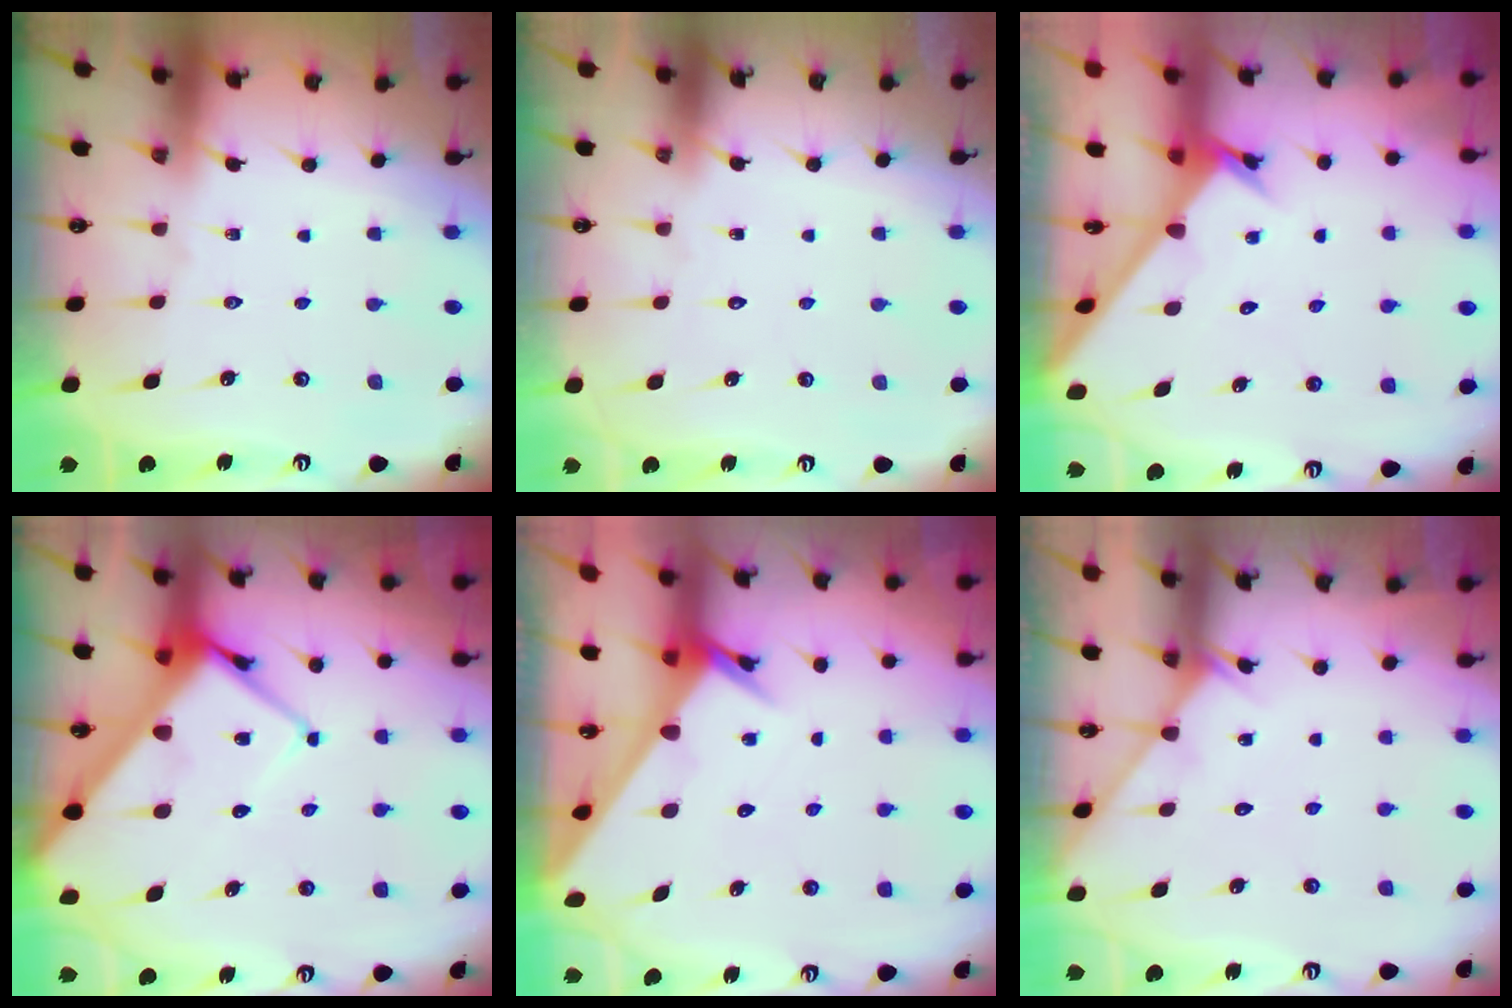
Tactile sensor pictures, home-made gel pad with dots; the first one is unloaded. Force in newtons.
{"total": 1.6, "press": 1.6, "slide": 0.1}
{"total": 2.6, "press": 2.6, "slide": 0.3}
{"total": 10.1, "press": 10.1, "slide": 0.9}
{"total": 3.8, "press": 3.8, "slide": 0.1}
{"total": 4.3, "press": 4.2, "slide": 0.5}